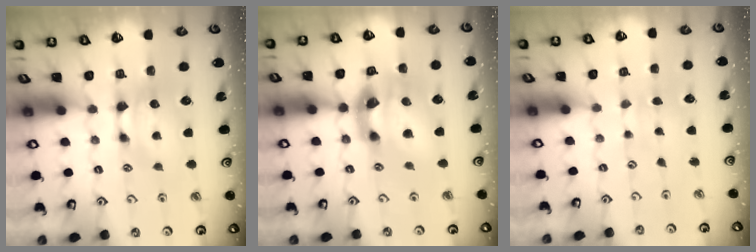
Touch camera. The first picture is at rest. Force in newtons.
{"total": 6.3, "press": 5.9, "slide": 2.2}
{"total": 3.5, "press": 3.5, "slide": 0.1}